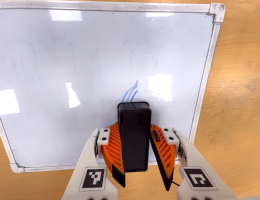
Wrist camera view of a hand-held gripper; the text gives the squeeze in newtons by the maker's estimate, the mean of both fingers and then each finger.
{"total": 8.3, "left": 9.2, "right": 7.4}